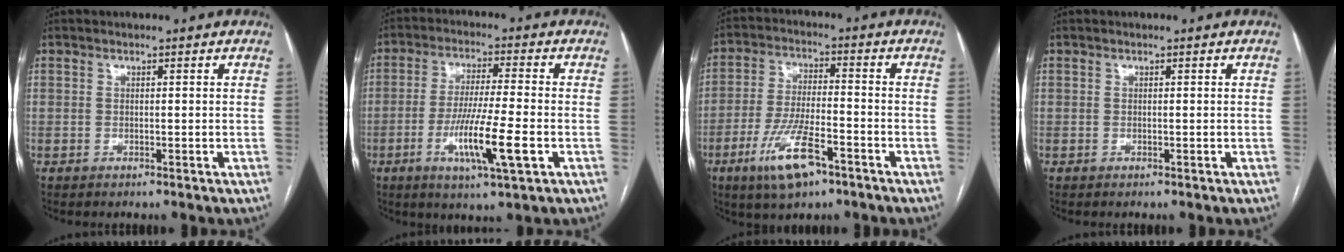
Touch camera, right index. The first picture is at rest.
{"total": 11.0, "force": [-3.5, 0.4, 10.4], "torque": [-0.195, -0.017, -0.064]}
{"total": 10.6, "force": [-5.8, 2.9, 8.4], "torque": [-0.171, -0.009, -0.101]}
{"total": 0.0}